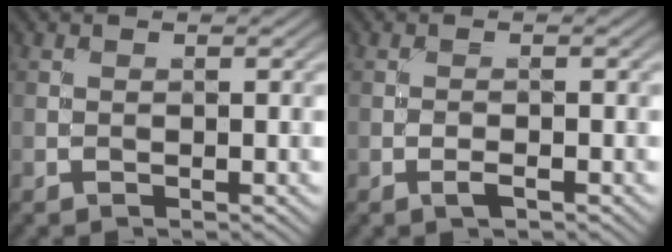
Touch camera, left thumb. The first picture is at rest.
{"total": 1.2, "force": [-0.6, 0.3, 0.9], "torque": [-0.020, 0.001, -0.014]}